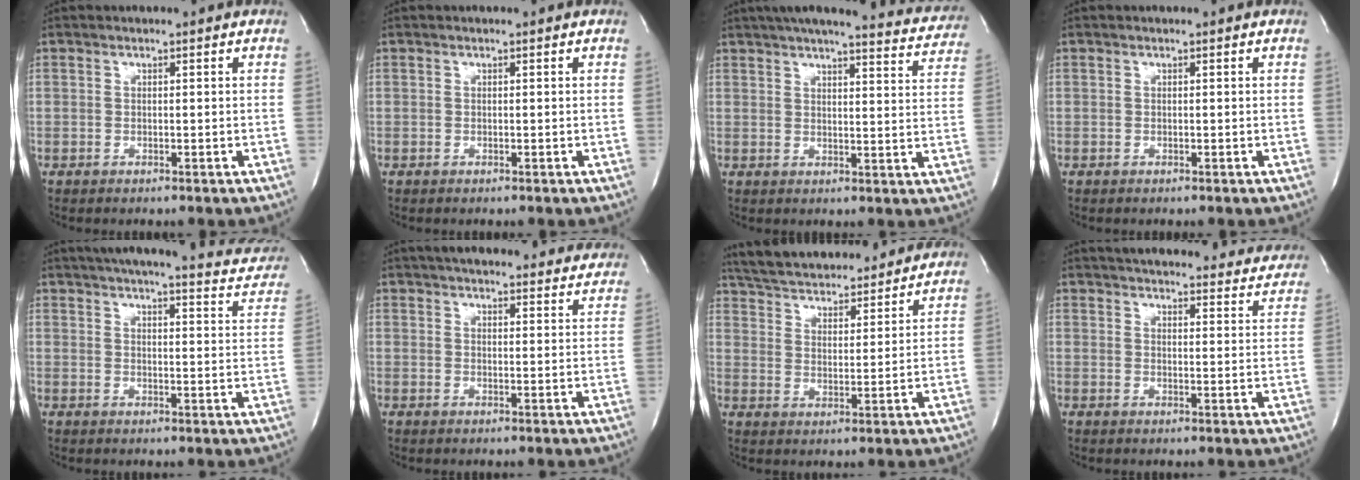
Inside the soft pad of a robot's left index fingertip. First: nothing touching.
{"total": 0.0}
{"total": 21.3, "force": [19.4, 2.9, 8.4], "torque": [-0.125, -0.033, 0.225]}
{"total": 0.0}
{"total": 22.2, "force": [19.6, 3.6, 9.7], "torque": [-0.142, -0.026, 0.225]}
{"total": 22.4, "force": [20.4, 4.5, 8.1], "torque": [-0.123, 0.004, 0.251]}
{"total": 20.2, "force": [18.6, 4.3, 6.6], "torque": [-0.121, 0.027, 0.275]}
{"total": 26.7, "force": [24.9, 5.2, 8.0], "torque": [-0.126, -0.041, 0.293]}